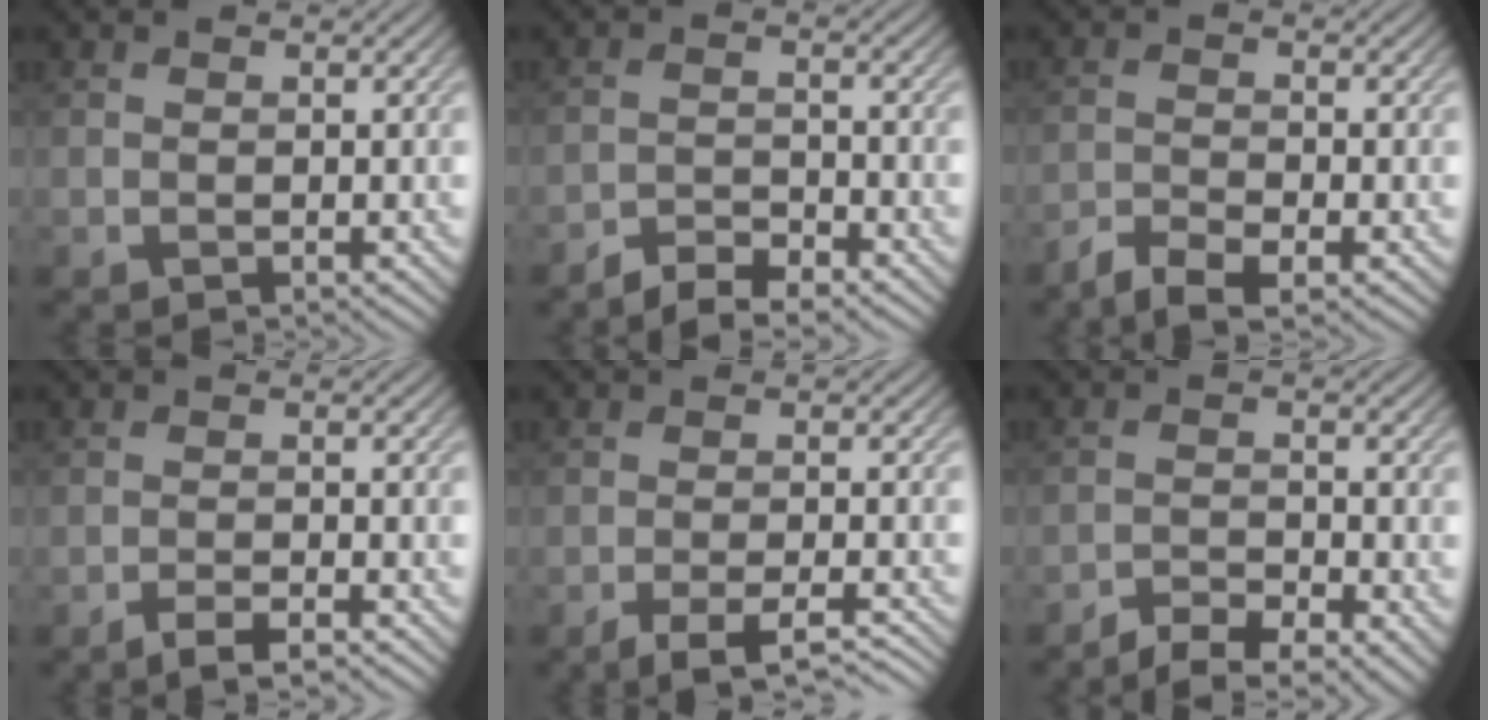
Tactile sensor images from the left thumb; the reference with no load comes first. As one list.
[{"total": 3.9, "force": [-3.4, 0.9, 1.6], "torque": [-0.030, 0.001, -0.068]}, {"total": 3.7, "force": [-2.8, 0.8, 2.2], "torque": [-0.048, -0.006, -0.057]}, {"total": 2.6, "force": [-2.0, 0.4, 1.7], "torque": [-0.028, 0.004, -0.042]}, {"total": 5.3, "force": [-3.7, 1.1, 3.6], "torque": [-0.050, 0.005, -0.057]}, {"total": 4.8, "force": [-3.8, 1.2, 2.8], "torque": [-0.049, -0.004, -0.061]}]